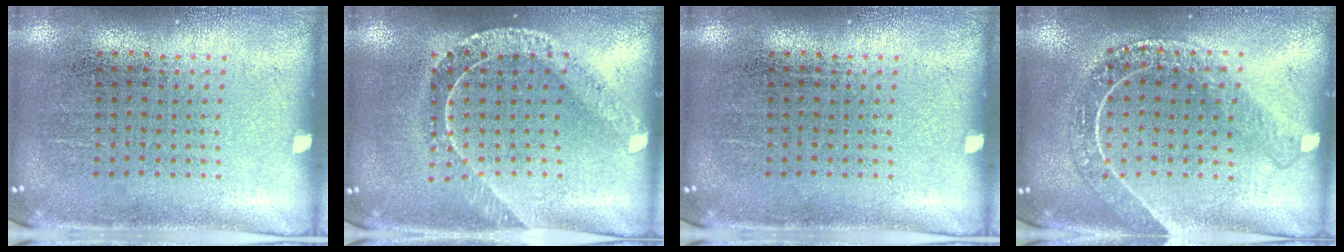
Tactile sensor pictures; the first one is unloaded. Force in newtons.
{"total": 1.8, "press": 1.5, "slide": 0.9}
{"total": 0.0}
{"total": 1.9, "press": 1.7, "slide": 0.8}